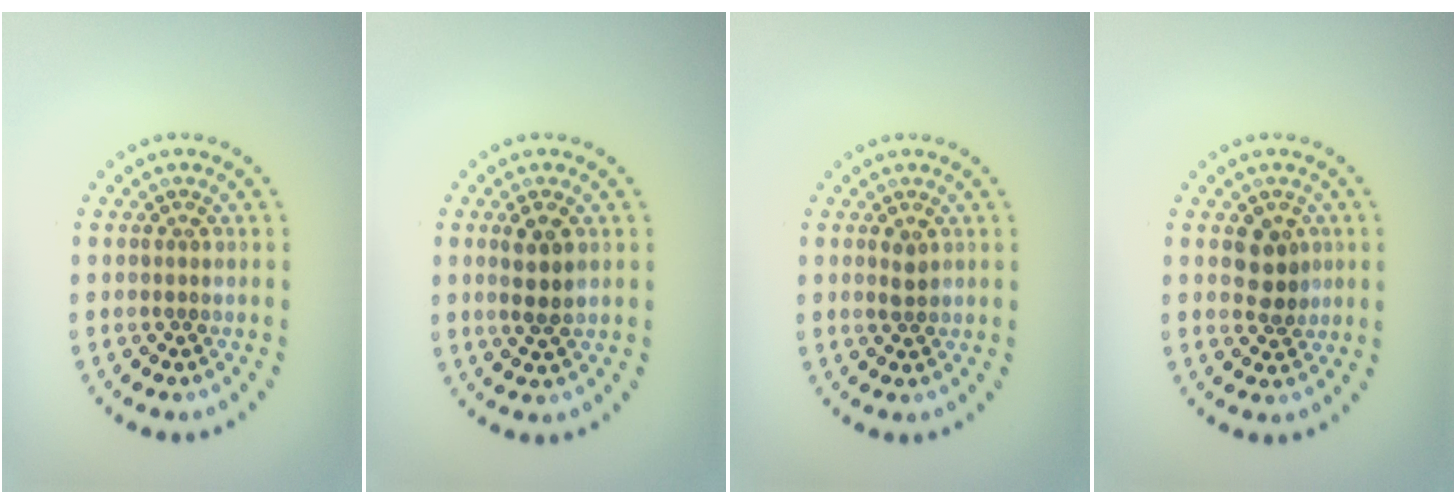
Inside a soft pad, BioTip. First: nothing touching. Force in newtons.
{"total": 2.5, "press": 2.3, "slide": 0.8}
{"total": 1.1, "press": 1.1, "slide": 0.3}
{"total": 2.7, "press": 2.5, "slide": 0.9}